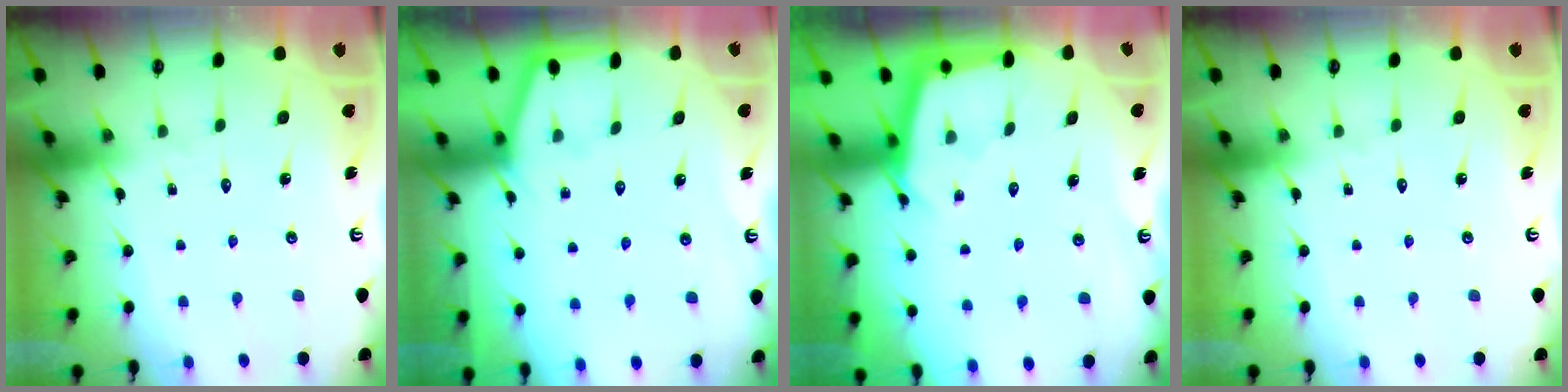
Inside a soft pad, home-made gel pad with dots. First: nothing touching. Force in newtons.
{"total": 1.6, "press": 1.5, "slide": 0.3}
{"total": 2.9, "press": 2.8, "slide": 0.4}
{"total": 0.0}